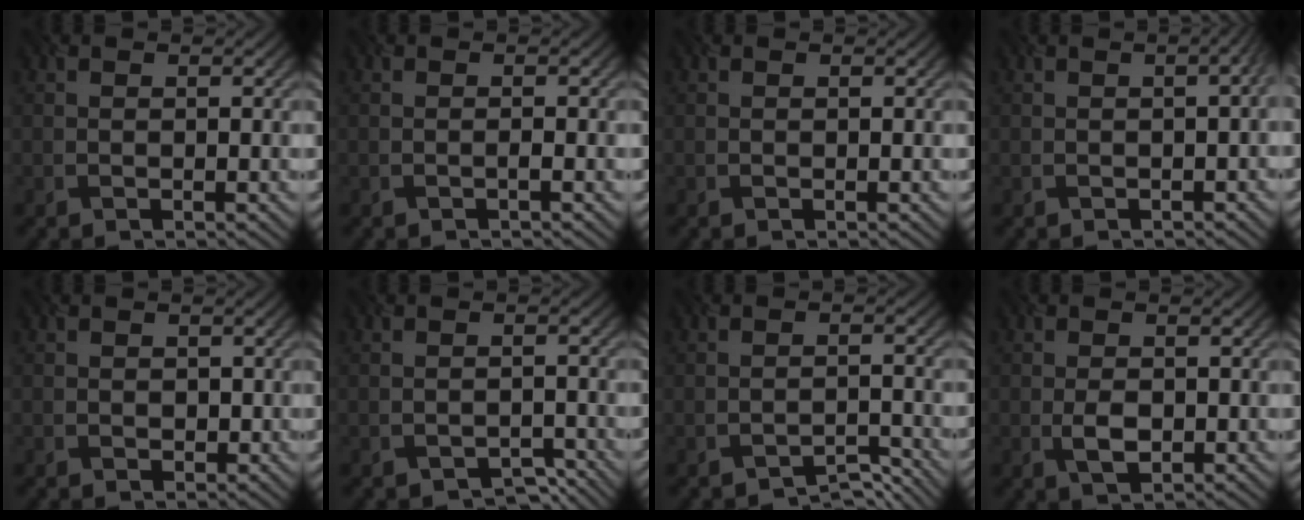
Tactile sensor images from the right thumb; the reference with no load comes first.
{"total": 0.5, "force": [-0.5, -0.1, -0.1], "torque": [0.001, 0.006, -0.010]}
{"total": 0.0}
{"total": 3.1, "force": [0.0, 1.6, 2.7], "torque": [-0.014, 0.013, -0.006]}
{"total": 1.1, "force": [-0.3, 1.1, 0.0], "torque": [0.004, -0.002, 0.008]}
{"total": 2.5, "force": [-2.4, 0.8, -0.1], "torque": [0.001, -0.004, -0.028]}
{"total": 3.3, "force": [-3.3, 0.2, -0.1], "torque": [0.001, 0.005, -0.048]}
{"total": 2.5, "force": [-0.8, 1.6, 1.6], "torque": [-0.045, -0.005, -0.010]}